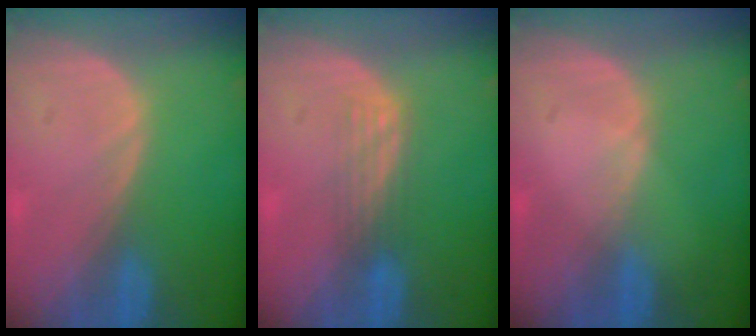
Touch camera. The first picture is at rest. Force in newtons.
{"total": 2.9, "press": 2.5, "slide": 1.5}
{"total": 0.6, "press": 0.5, "slide": 0.2}